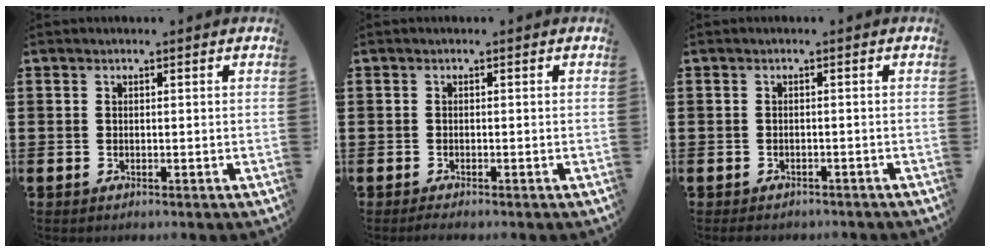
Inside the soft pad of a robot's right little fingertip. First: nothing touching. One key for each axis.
{"total": 0.7, "fx": -0.5, "fy": 0.1, "fz": 0.5, "tx": -0.008, "ty": -0.002, "tz": -0.010}
{"total": 0.8, "fx": -0.8, "fy": 0.2, "fz": 0.1, "tx": -0.004, "ty": -0.001, "tz": -0.017}